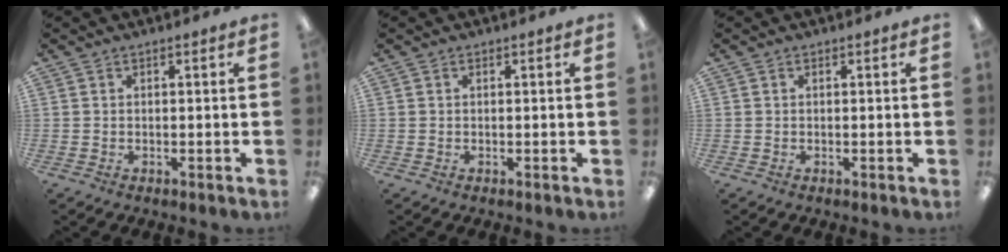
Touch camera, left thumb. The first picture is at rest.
{"total": 0.0}
{"total": 0.0}